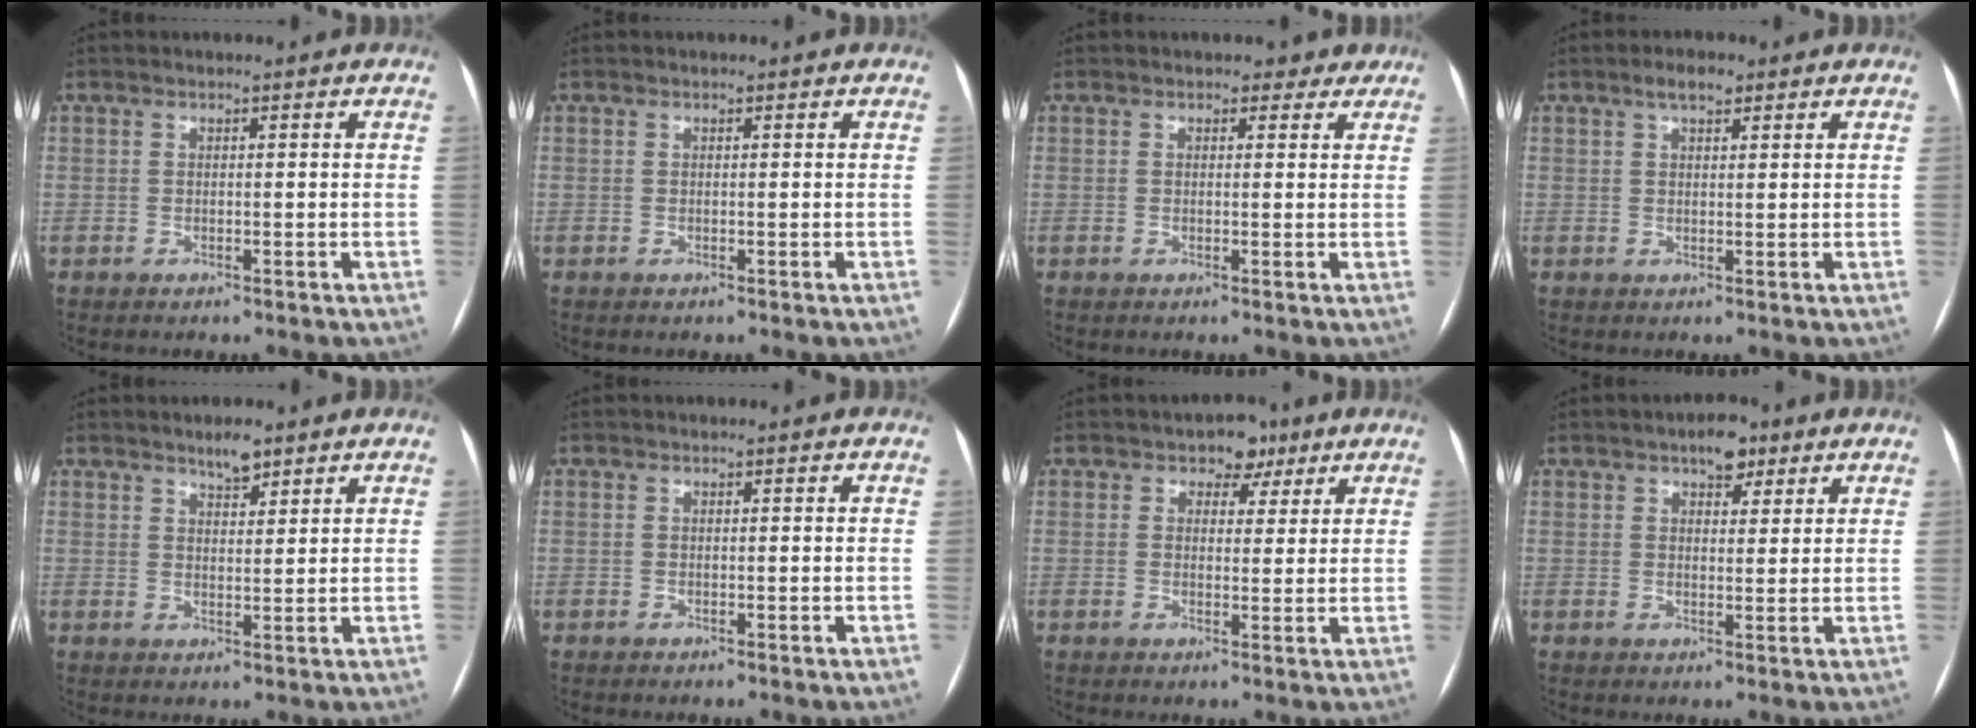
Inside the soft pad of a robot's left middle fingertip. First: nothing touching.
{"total": 0.0}
{"total": 2.7, "force": [2.0, 1.7, 0.5], "torque": [0.008, 0.003, 0.016]}
{"total": 2.9, "force": [1.9, 1.1, 1.9], "torque": [-0.036, 0.009, 0.032]}
{"total": 3.1, "force": [2.5, 0.9, 1.6], "torque": [-0.029, 0.000, 0.041]}
{"total": 0.0}
{"total": 4.0, "force": [2.4, 2.8, 1.6], "torque": [-0.011, 0.008, 0.030]}
{"total": 4.2, "force": [2.7, 2.1, 2.4], "torque": [-0.031, 0.009, 0.040]}